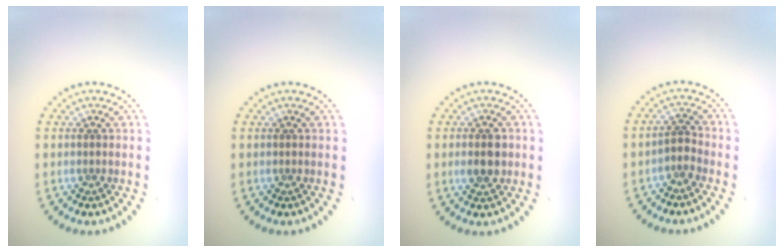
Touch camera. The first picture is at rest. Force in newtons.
{"total": 0.0}
{"total": 2.9, "press": 2.9, "slide": 0.1}
{"total": 1.2, "press": 0.9, "slide": 0.8}